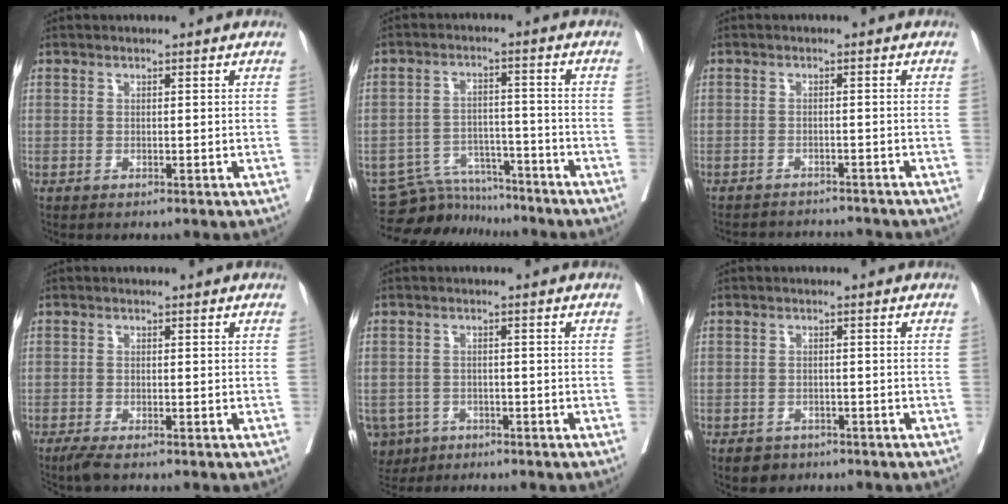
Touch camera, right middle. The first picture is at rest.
{"total": 8.6, "force": [-8.3, 2.3, 0.0], "torque": [0.002, 0.011, -0.141]}
{"total": 6.8, "force": [-6.7, 1.0, 0.8], "torque": [-0.007, 0.003, -0.088]}
{"total": 2.4, "force": [-1.9, 0.3, 1.5], "torque": [-0.029, -0.008, -0.034]}
{"total": 6.2, "force": [-3.6, 4.9, 1.1], "torque": [-0.029, 0.002, -0.055]}
{"total": 2.9, "force": [-2.1, 1.9, 0.6], "torque": [-0.012, 0.003, -0.029]}